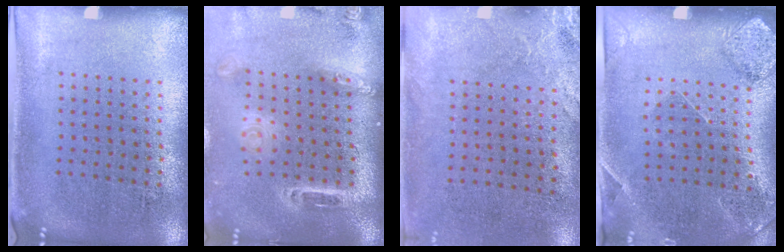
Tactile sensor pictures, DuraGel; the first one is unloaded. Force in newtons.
{"total": 2.5, "press": 1.9, "slide": 1.7}
{"total": 2.6, "press": 2.1, "slide": 1.5}
{"total": 1.5, "press": 1.4, "slide": 0.6}